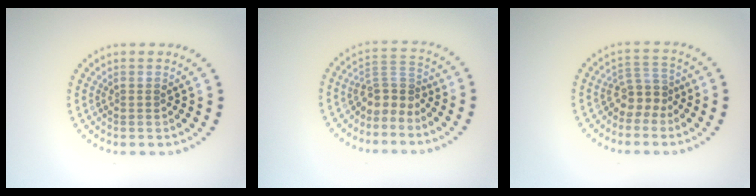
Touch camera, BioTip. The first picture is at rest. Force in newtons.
{"total": 2.9, "press": 1.9, "slide": 2.2}
{"total": 2.7, "press": 1.9, "slide": 1.9}